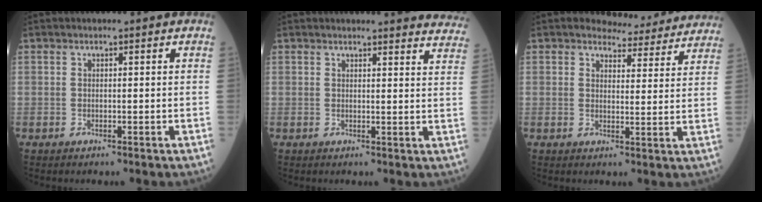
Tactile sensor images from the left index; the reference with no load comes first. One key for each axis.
{"total": 13.1, "fx": 12.9, "fy": 1.3, "fz": 2.0, "tx": 0.014, "ty": -0.062, "tz": 0.107}
{"total": 9.9, "fx": 9.5, "fy": 2.6, "fz": 1.0, "tx": 0.006, "ty": -0.010, "tz": 0.097}